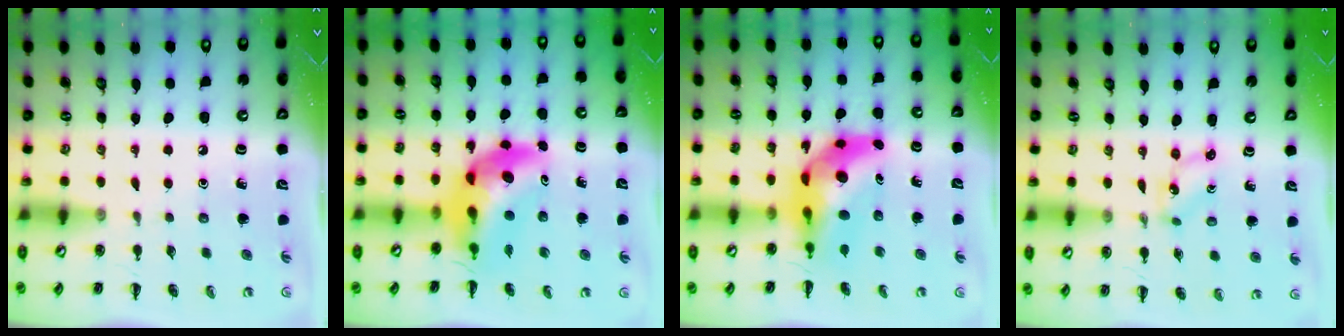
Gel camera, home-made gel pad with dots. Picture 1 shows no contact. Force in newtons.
{"total": 10.3, "press": 9.8, "slide": 3.1}
{"total": 11.0, "press": 10.4, "slide": 3.4}
{"total": 1.4, "press": 1.4, "slide": 0.3}